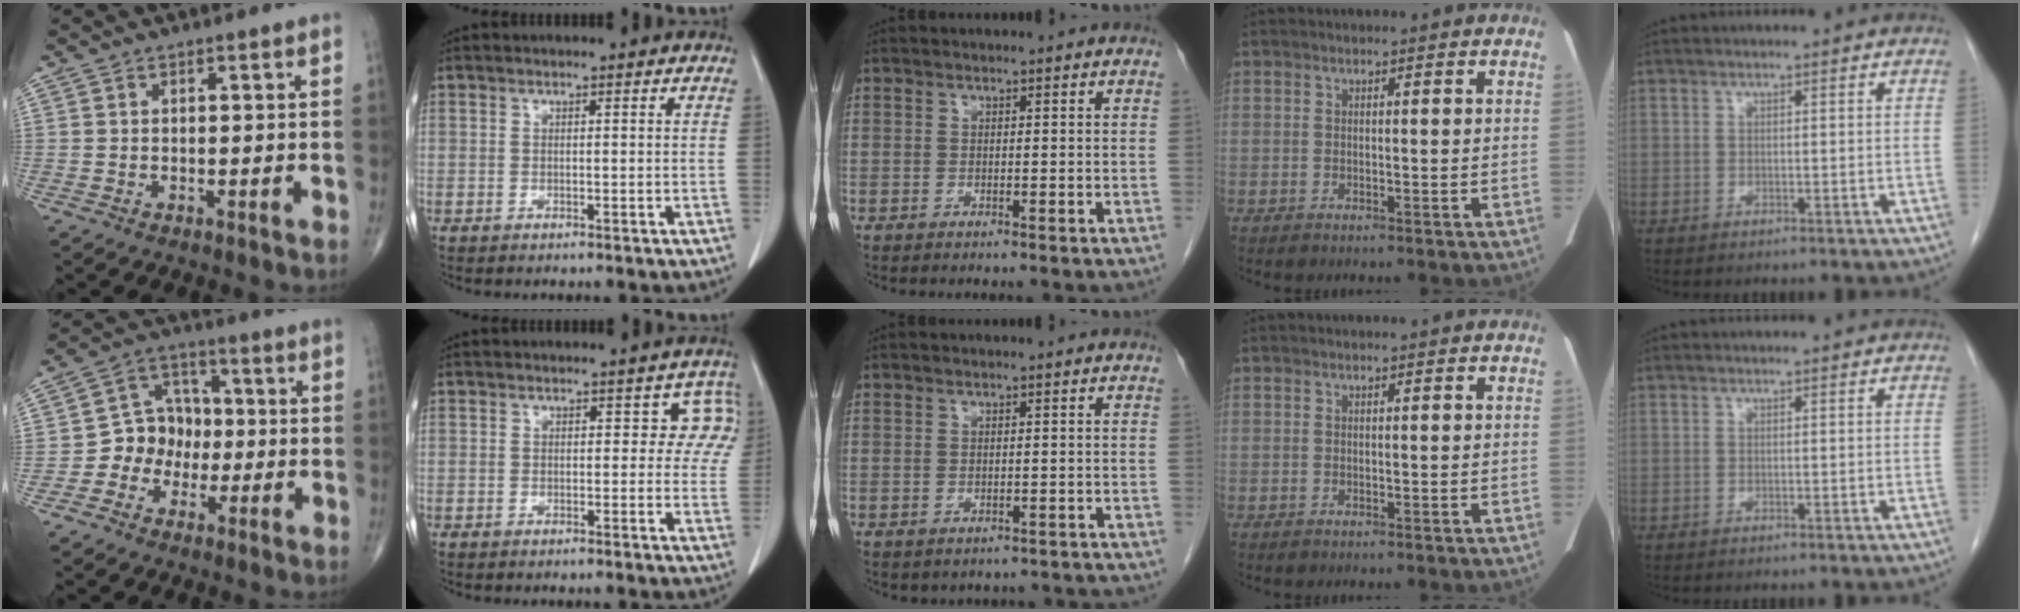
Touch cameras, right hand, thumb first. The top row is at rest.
{"thumb": {"total": 8.6, "force": [-2.0, 7.5, 3.8], "torque": [-0.021, 0.036, -0.049]}, "index": {"total": 4.0, "force": [1.1, 2.8, 2.6], "torque": [0.005, 0.016, 0.000]}, "middle": {"total": 4.5, "force": [-3.8, 2.3, 1.0], "torque": [-0.008, 0.014, -0.038]}}